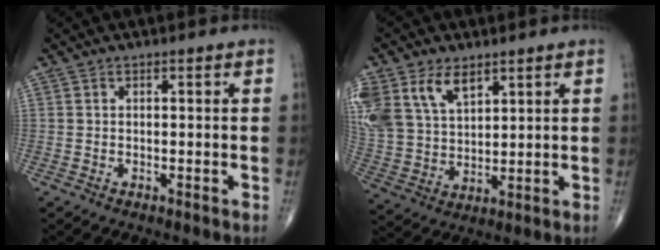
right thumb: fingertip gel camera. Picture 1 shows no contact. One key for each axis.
{"total": 15.9, "fx": 8.1, "fy": 10.1, "fz": 9.2, "tx": -0.198, "ty": -0.008, "tz": 0.164}